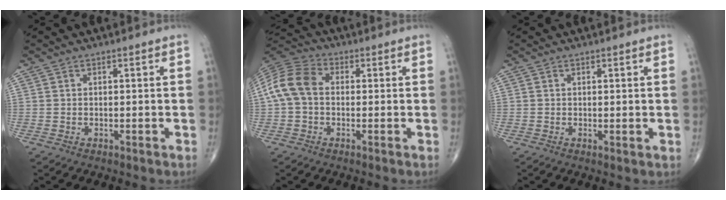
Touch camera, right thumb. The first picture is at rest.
{"total": 10.1, "force": [0.2, 7.3, 7.0], "torque": [-0.144, 0.031, -0.008]}
{"total": 0.8, "force": [0.2, 0.3, 0.7], "torque": [-0.016, -0.005, 0.003]}